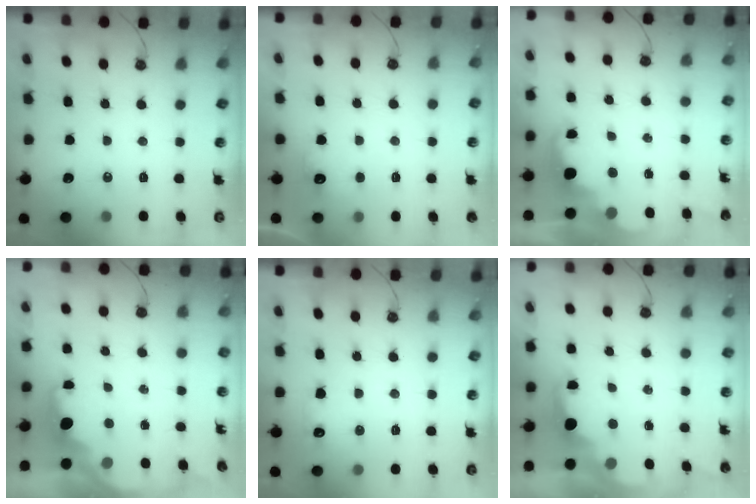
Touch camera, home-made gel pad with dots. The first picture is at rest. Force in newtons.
{"total": 5.6, "press": 5.5, "slide": 1.1}
{"total": 2.4, "press": 2.3, "slide": 0.5}
{"total": 2.1, "press": 2.0, "slide": 0.6}
{"total": 6.8, "press": 6.8, "slide": 0.9}
{"total": 1.8, "press": 1.7, "slide": 0.6}